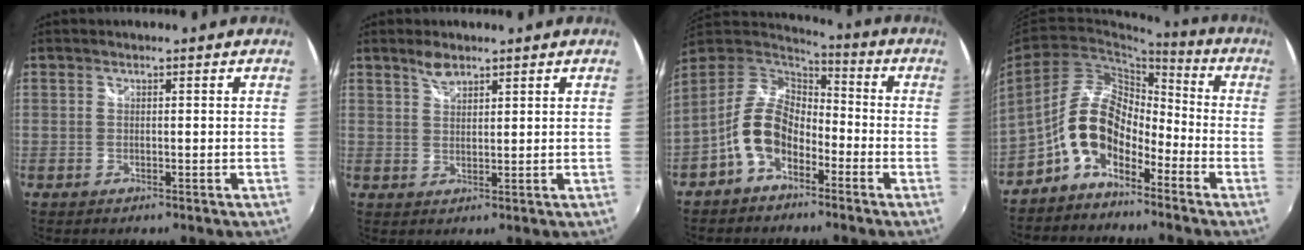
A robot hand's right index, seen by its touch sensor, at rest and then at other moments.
{"total": 3.1, "force": [2.4, 1.2, 1.5], "torque": [-0.024, 0.004, 0.044]}
{"total": 11.3, "force": [-5.2, 6.9, 7.2], "torque": [-0.149, 0.016, -0.099]}
{"total": 10.3, "force": [-6.2, 5.5, 6.0], "torque": [-0.115, 0.020, -0.122]}